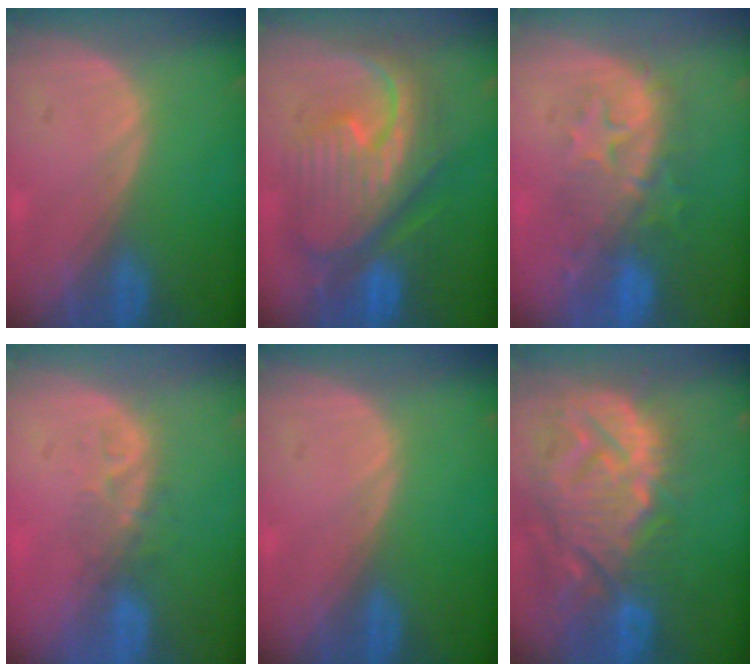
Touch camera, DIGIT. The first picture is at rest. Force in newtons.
{"total": 12.5, "press": 12.4, "slide": 1.4}
{"total": 9.2, "press": 8.7, "slide": 3.2}
{"total": 3.4, "press": 3.2, "slide": 1.1}
{"total": 0.0}
{"total": 14.3, "press": 12.3, "slide": 7.4}